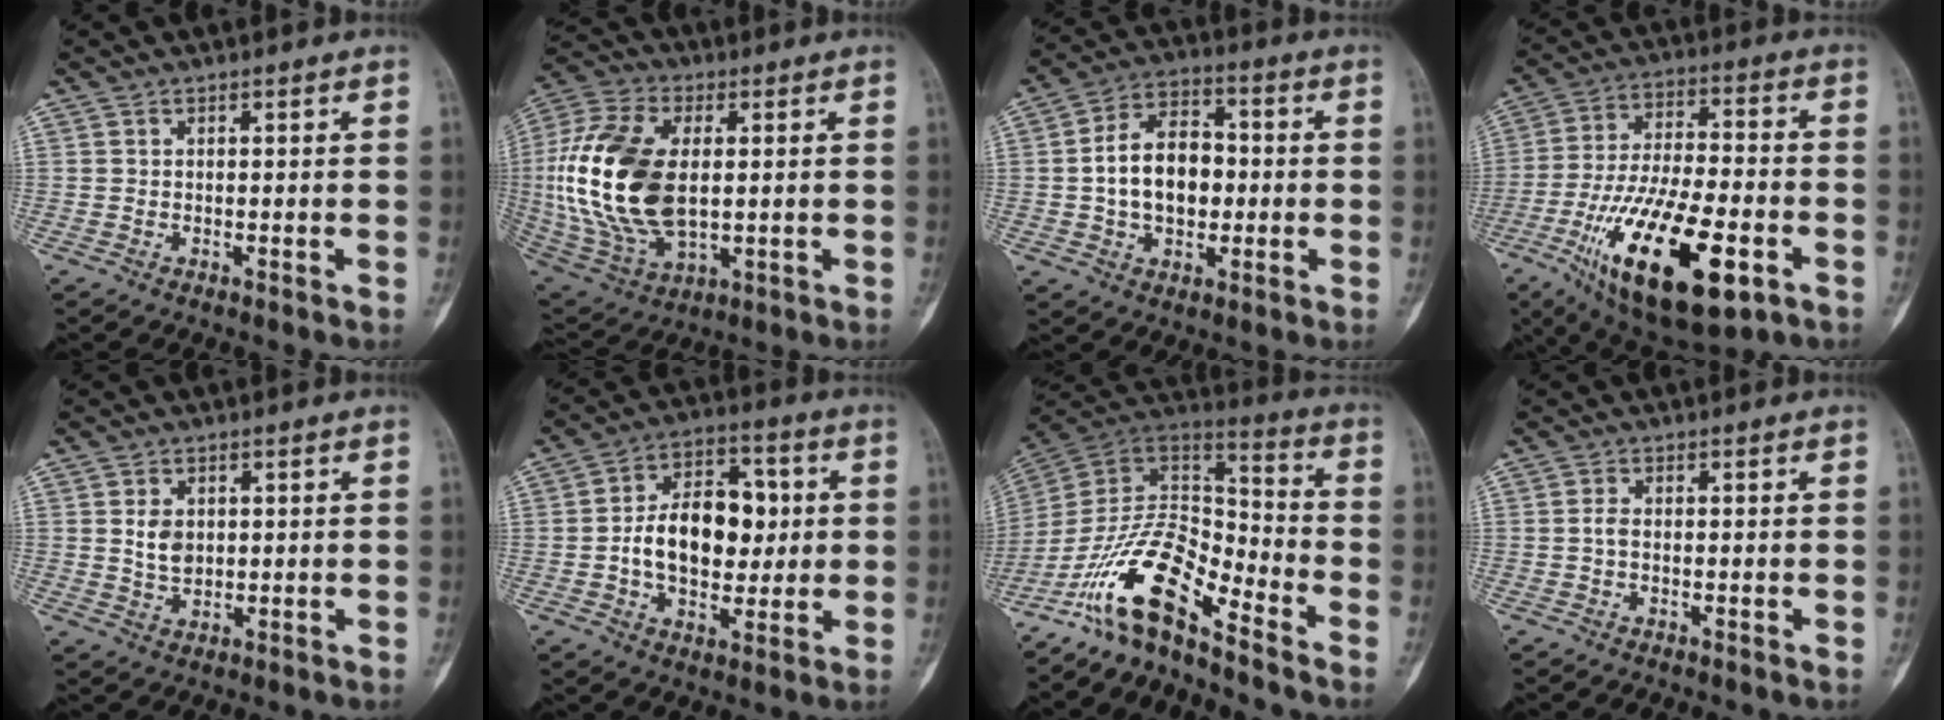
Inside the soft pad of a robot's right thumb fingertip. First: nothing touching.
{"total": 22.9, "force": [1.0, 13.1, 18.7], "torque": [-0.395, -0.008, 0.025]}
{"total": 12.6, "force": [-0.4, 8.5, 9.4], "torque": [-0.135, 0.026, -0.014]}
{"total": 25.0, "force": [-9.5, 9.8, 21.0], "torque": [-0.400, 0.017, -0.149]}
{"total": 4.3, "force": [0.8, 3.1, 2.9], "torque": [-0.034, -0.005, 0.018]}
{"total": 15.4, "force": [0.3, 10.0, 11.7], "torque": [-0.153, 0.024, 0.004]}
{"total": 16.0, "force": [-10.9, 5.5, 10.4], "torque": [-0.179, 0.096, -0.209]}
{"total": 1.5, "force": [-0.2, 0.9, 1.2], "torque": [-0.018, 0.003, -0.007]}